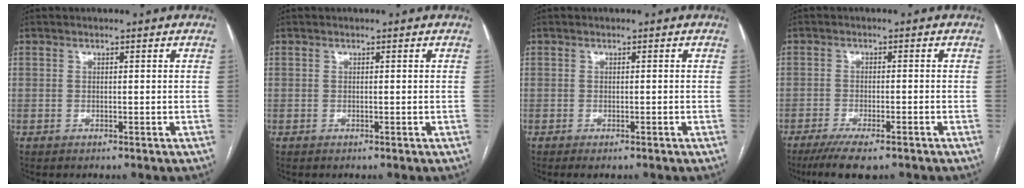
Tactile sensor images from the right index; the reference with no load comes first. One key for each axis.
{"total": 0.0}
{"total": 1.2, "fx": -0.9, "fy": 0.2, "fz": 0.9, "tx": -0.011, "ty": -0.003, "tz": -0.011}
{"total": 7.9, "fx": -6.0, "fy": 1.4, "fz": 4.9, "tx": -0.074, "ty": -0.016, "tz": -0.093}